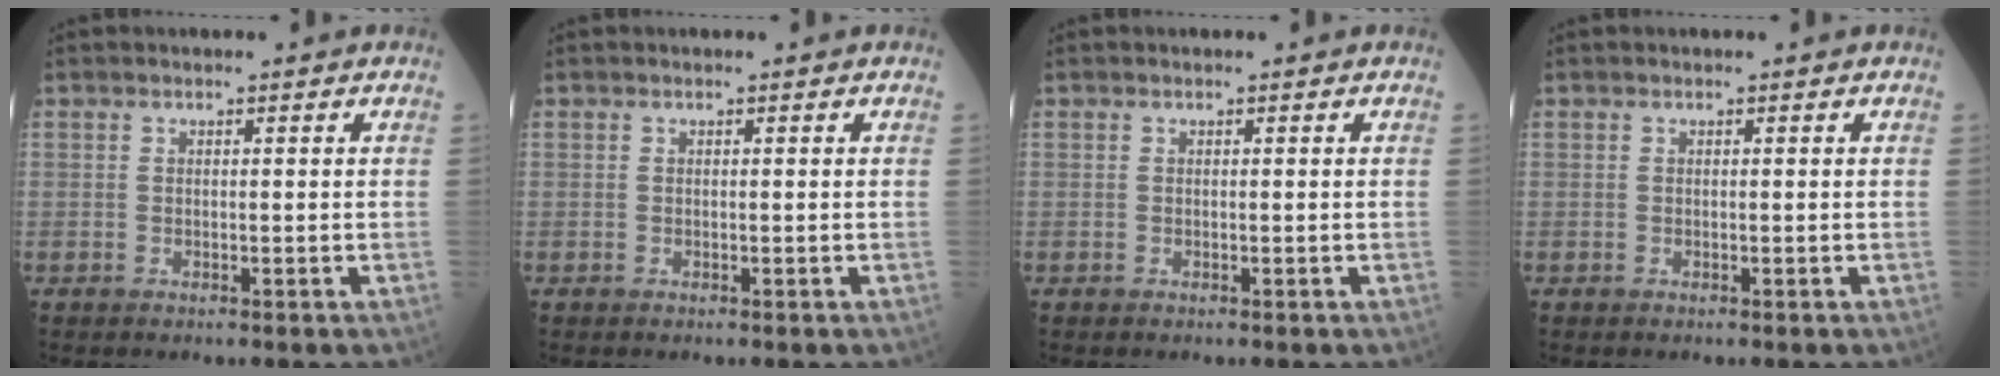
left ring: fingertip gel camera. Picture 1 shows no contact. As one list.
[{"total": 0.0}, {"total": 0.0}, {"total": 0.0}]